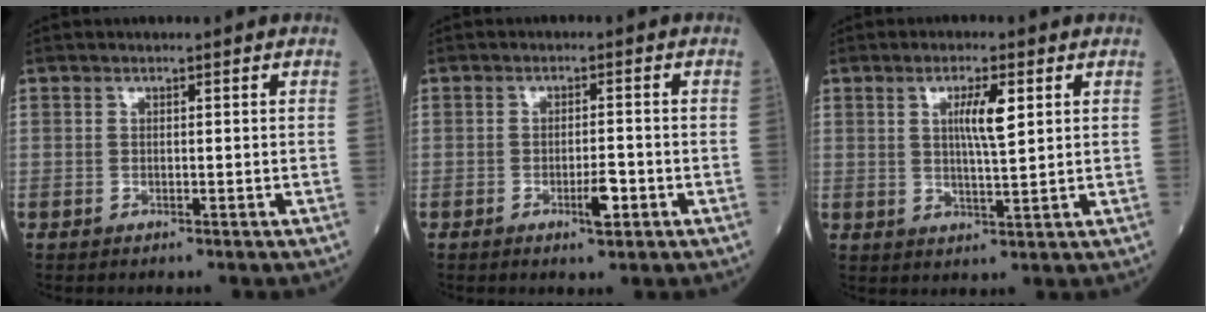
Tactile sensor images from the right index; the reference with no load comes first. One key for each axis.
{"total": 3.2, "fx": -1.4, "fy": 0.6, "fz": 2.8, "tx": -0.045, "ty": 0.000, "tz": -0.020}
{"total": 5.1, "fx": 1.7, "fy": 0.5, "fz": 4.8, "tx": -0.087, "ty": 0.000, "tz": 0.030}